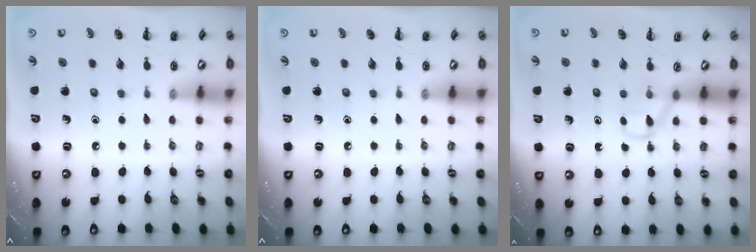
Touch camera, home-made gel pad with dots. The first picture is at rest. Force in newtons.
{"total": 0.0}
{"total": 3.4, "press": 3.1, "slide": 1.3}